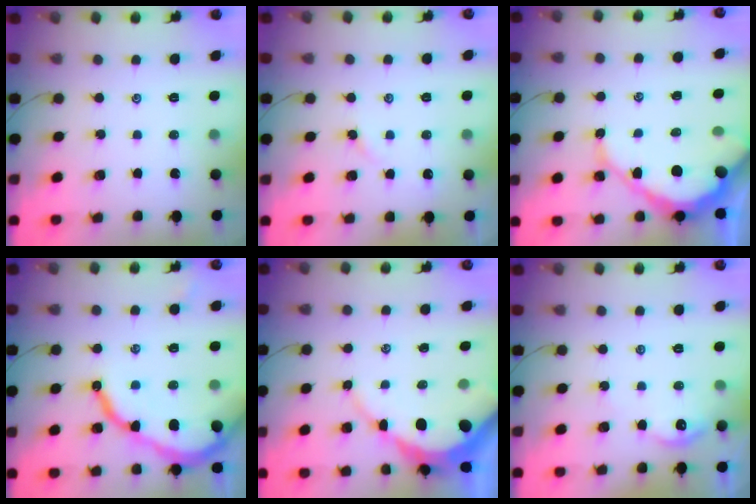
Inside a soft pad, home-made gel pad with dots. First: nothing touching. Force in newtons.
{"total": 1.7, "press": 1.6, "slide": 0.4}
{"total": 11.4, "press": 11.3, "slide": 1.1}
{"total": 14.1, "press": 14.1, "slide": 1.3}
{"total": 8.6, "press": 8.6, "slide": 0.8}
{"total": 3.5, "press": 3.5, "slide": 0.5}